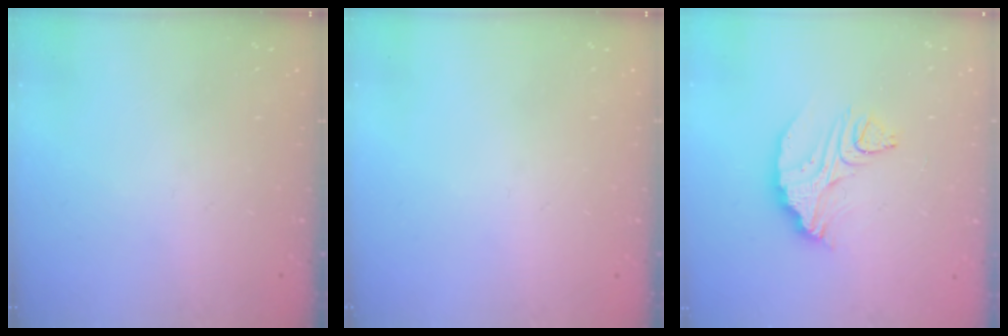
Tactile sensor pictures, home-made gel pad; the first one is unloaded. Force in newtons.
{"total": 0.0}
{"total": 9.5, "press": 9.5, "slide": 0.4}